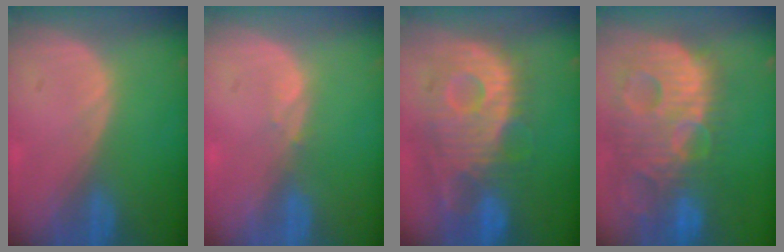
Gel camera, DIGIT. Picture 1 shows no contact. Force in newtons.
{"total": 0.7, "press": 0.7, "slide": 0.2}
{"total": 11.8, "press": 10.6, "slide": 5.1}
{"total": 14.2, "press": 12.3, "slide": 7.2}